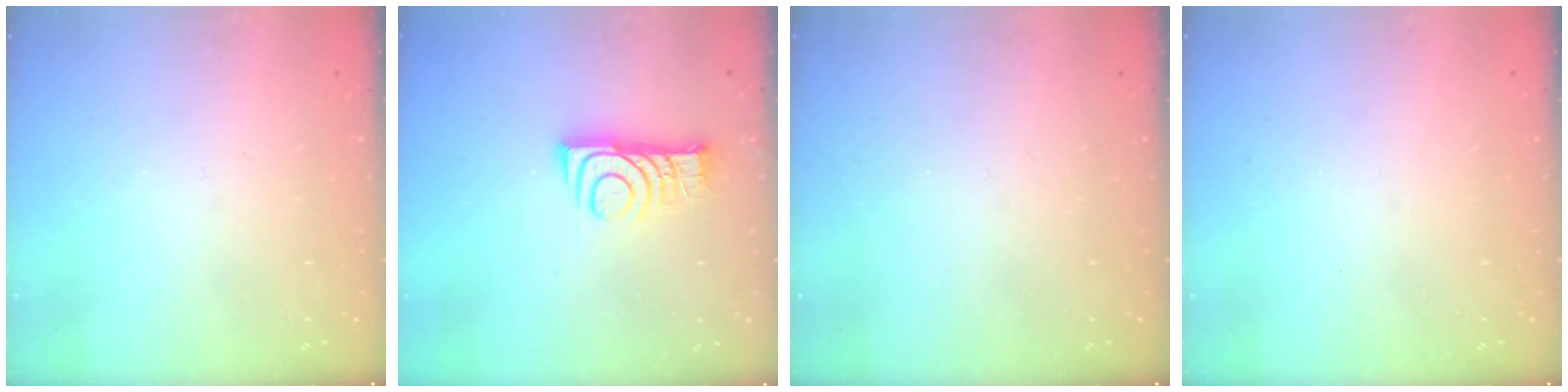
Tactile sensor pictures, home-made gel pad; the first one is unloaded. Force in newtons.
{"total": 9.2, "press": 9.2, "slide": 0.5}
{"total": 0.0}
{"total": 0.0}